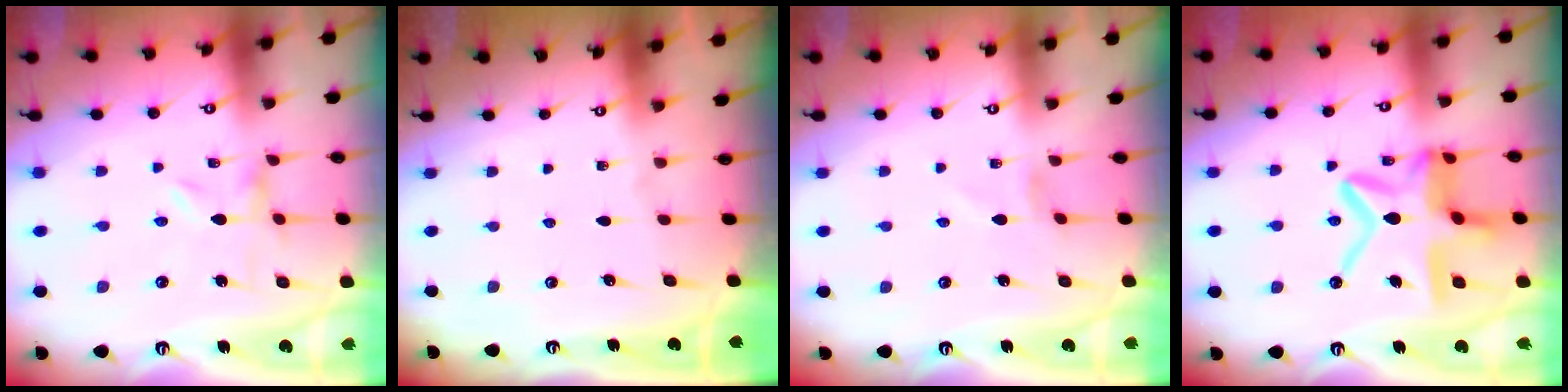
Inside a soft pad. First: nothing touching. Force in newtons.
{"total": 0.0}
{"total": 1.3, "press": 1.3, "slide": 0.2}
{"total": 16.9, "press": 16.8, "slide": 1.5}